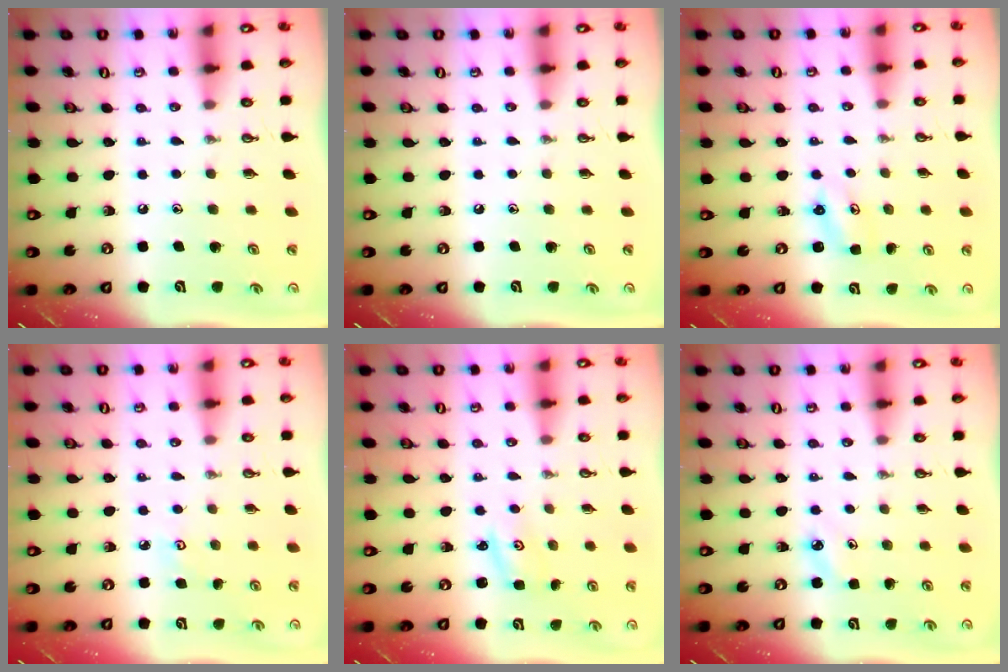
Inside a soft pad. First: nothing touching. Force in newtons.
{"total": 0.0}
{"total": 3.1, "press": 3.1, "slide": 0.3}
{"total": 2.8, "press": 2.8, "slide": 0.3}
{"total": 2.0, "press": 2.0, "slide": 0.2}
{"total": 4.2, "press": 4.2, "slide": 0.4}